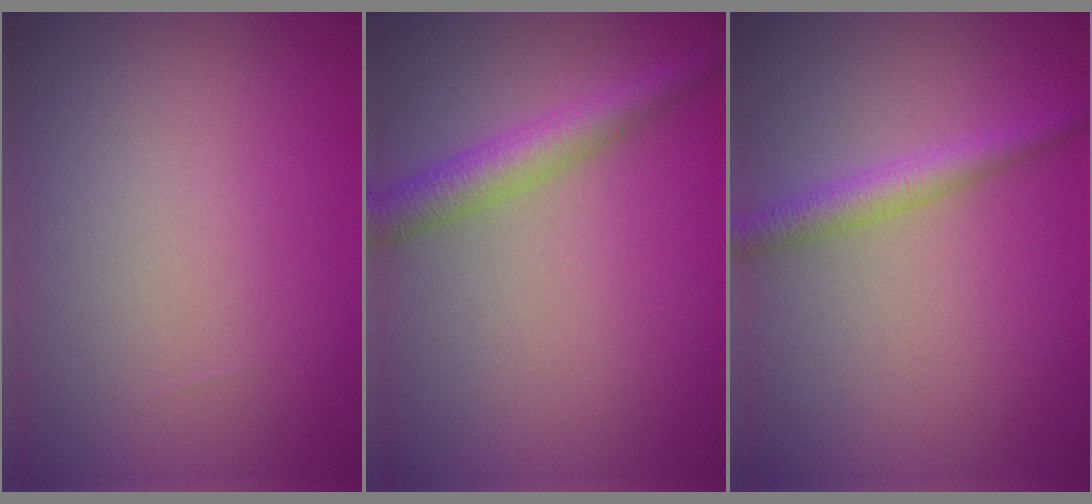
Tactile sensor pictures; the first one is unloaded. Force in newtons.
{"total": 3.3, "press": 3.3, "slide": 0.1}
{"total": 2.4, "press": 2.4, "slide": 0.1}